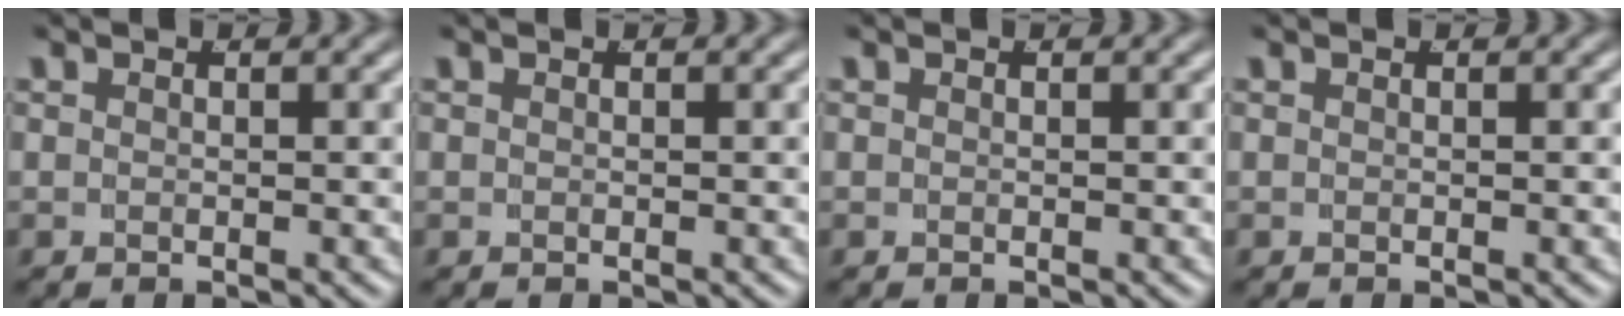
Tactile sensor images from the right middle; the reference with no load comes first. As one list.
[{"total": 0.0}, {"total": 0.0}, {"total": 0.0}]